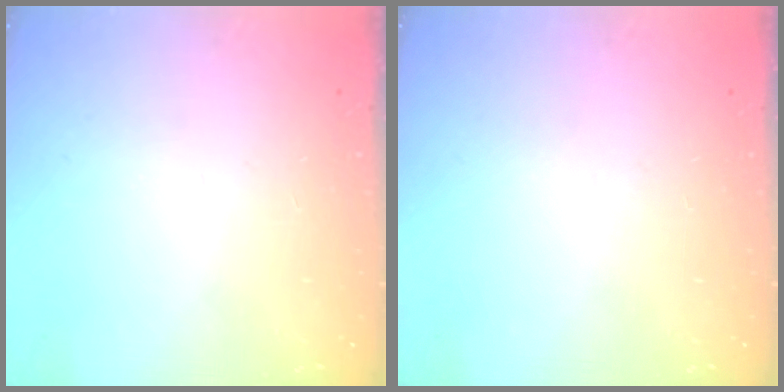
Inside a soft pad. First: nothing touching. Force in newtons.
{"total": 0.0}